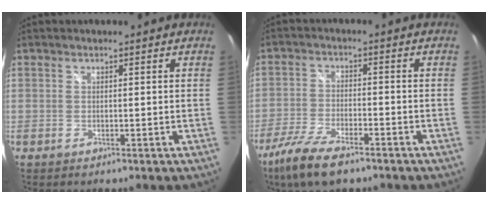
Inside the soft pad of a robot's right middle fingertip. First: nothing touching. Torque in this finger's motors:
{"motor_torque": [1.12, -1.02, 0.22, 0.11]}